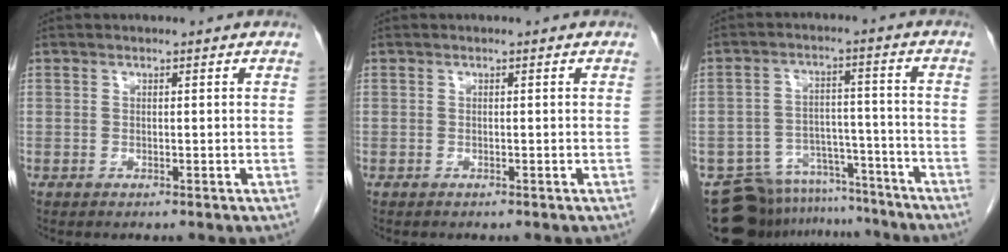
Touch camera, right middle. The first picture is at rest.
{"total": 0.0}
{"total": 13.9, "force": [-12.7, 5.5, 1.3], "torque": [-0.022, 0.037, -0.182]}